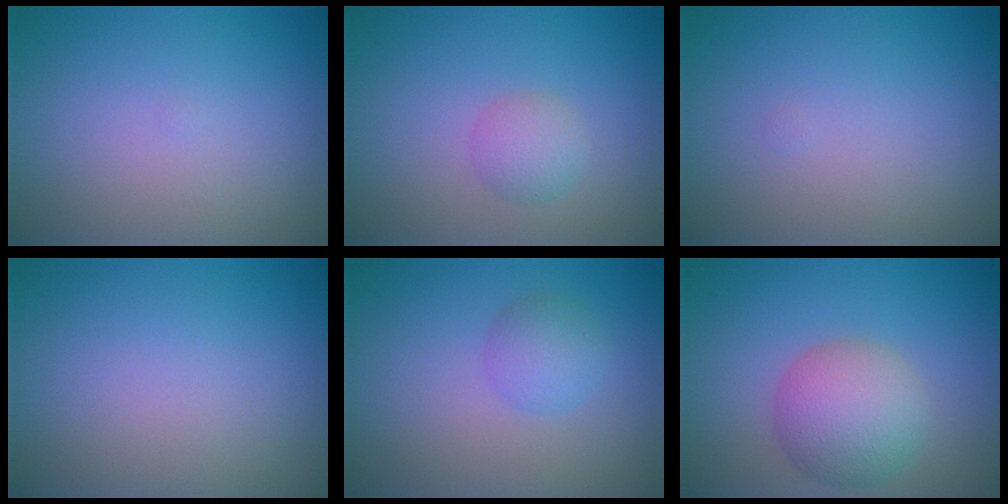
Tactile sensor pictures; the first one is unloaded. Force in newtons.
{"total": 2.0, "press": 2.0, "slide": 0.0}
{"total": 0.0}
{"total": 0.0}
{"total": 2.2, "press": 2.2, "slide": 0.1}
{"total": 5.4, "press": 5.4, "slide": 0.2}